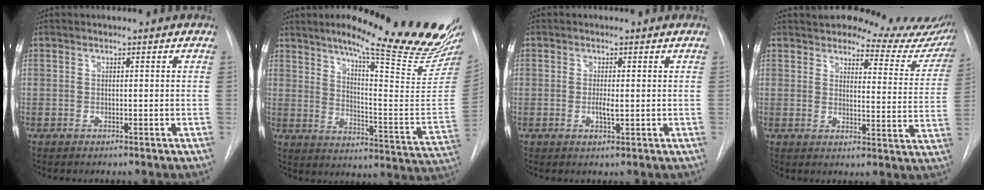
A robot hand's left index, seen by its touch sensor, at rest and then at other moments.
{"total": 23.5, "force": [18.9, 1.2, 13.8], "torque": [-0.197, -0.084, 0.247]}
{"total": 1.7, "force": [-0.2, 0.3, 1.6], "torque": [-0.034, -0.005, -0.003]}
{"total": 17.3, "force": [16.2, 4.7, 3.5], "torque": [-0.006, -0.064, 0.163]}